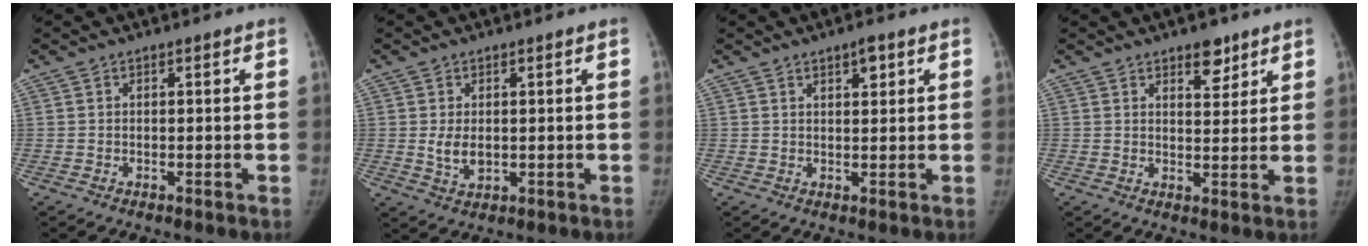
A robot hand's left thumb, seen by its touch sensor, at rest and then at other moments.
{"total": 4.0, "force": [0.2, 2.6, 3.0], "torque": [-0.049, -0.010, 0.012]}
{"total": 3.2, "force": [1.8, 1.3, 2.3], "torque": [-0.024, -0.009, 0.028]}
{"total": 5.2, "force": [3.5, 2.6, 2.9], "torque": [-0.016, -0.022, 0.053]}